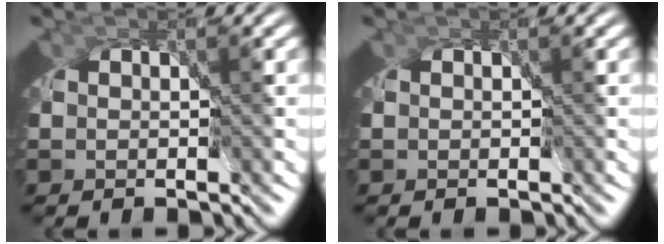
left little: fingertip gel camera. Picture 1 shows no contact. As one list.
[{"total": 0.0}]